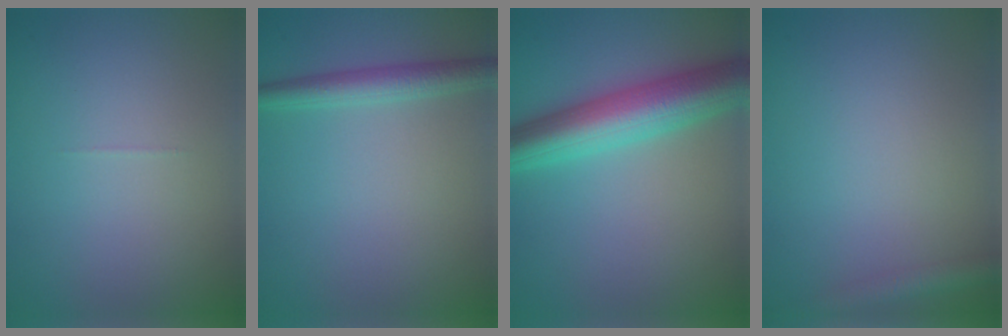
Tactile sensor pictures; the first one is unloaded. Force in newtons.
{"total": 2.6, "press": 2.6, "slide": 0.1}
{"total": 7.5, "press": 7.5, "slide": 0.2}
{"total": 2.1, "press": 2.1, "slide": 0.1}